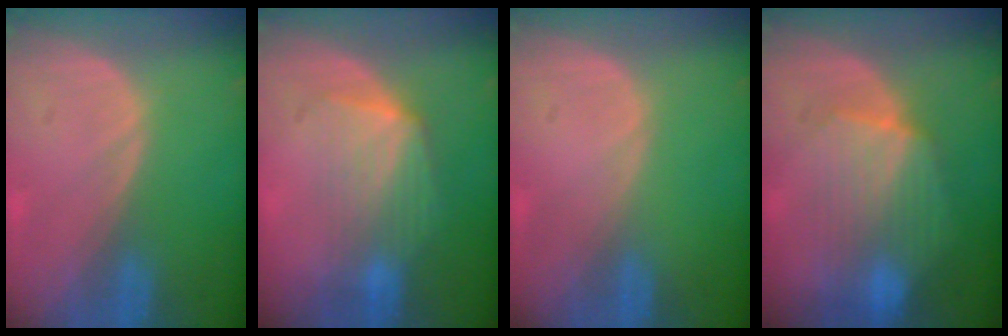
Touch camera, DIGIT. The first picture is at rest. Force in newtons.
{"total": 7.1, "press": 6.6, "slide": 2.8}
{"total": 0.0}
{"total": 8.0, "press": 7.9, "slide": 1.0}